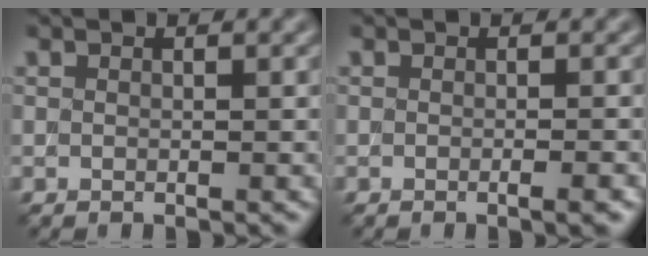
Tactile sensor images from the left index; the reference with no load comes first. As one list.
[{"total": 2.2, "force": [-0.4, 1.0, 2.0], "torque": [0.003, 0.004, -0.015]}]